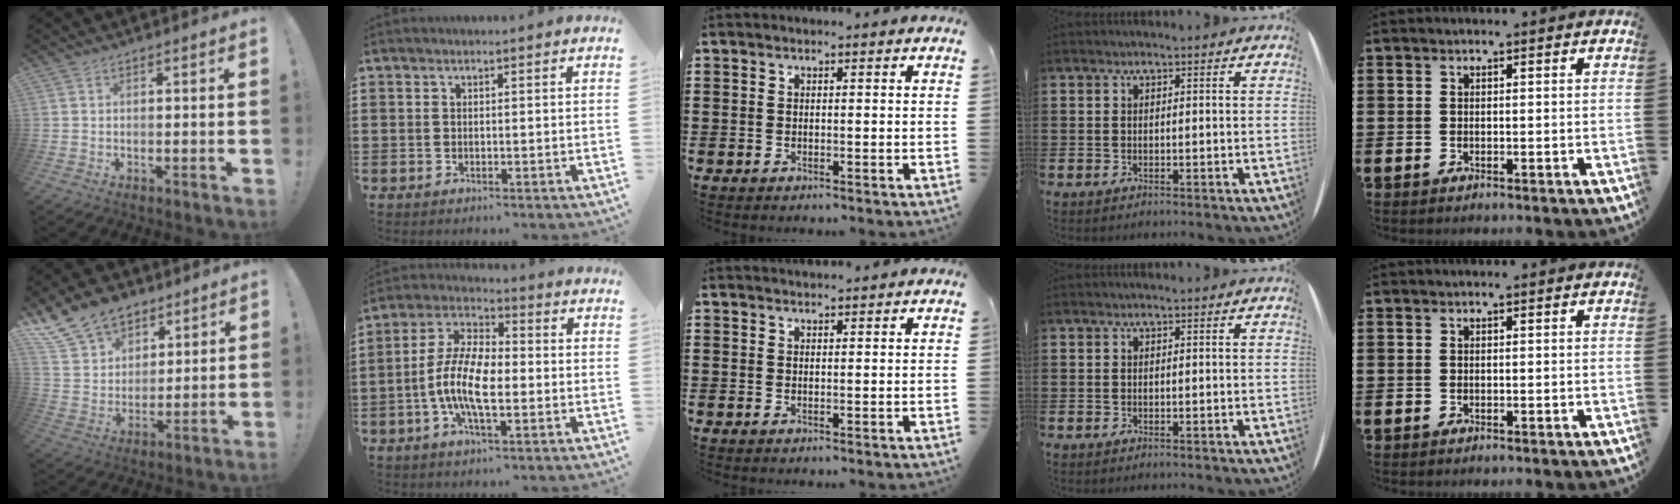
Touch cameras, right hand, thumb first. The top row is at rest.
{"thumb": {"total": 14.5, "force": [10.3, 9.1, 4.5], "torque": [-0.084, -0.070, 0.201]}, "index": {"total": 10.4, "force": [-2.6, 4.0, 9.2], "torque": [-0.218, -0.013, -0.058]}, "middle": {"total": 1.2, "force": [1.2, 0.0, -0.2], "torque": [0.000, -0.002, 0.024]}}